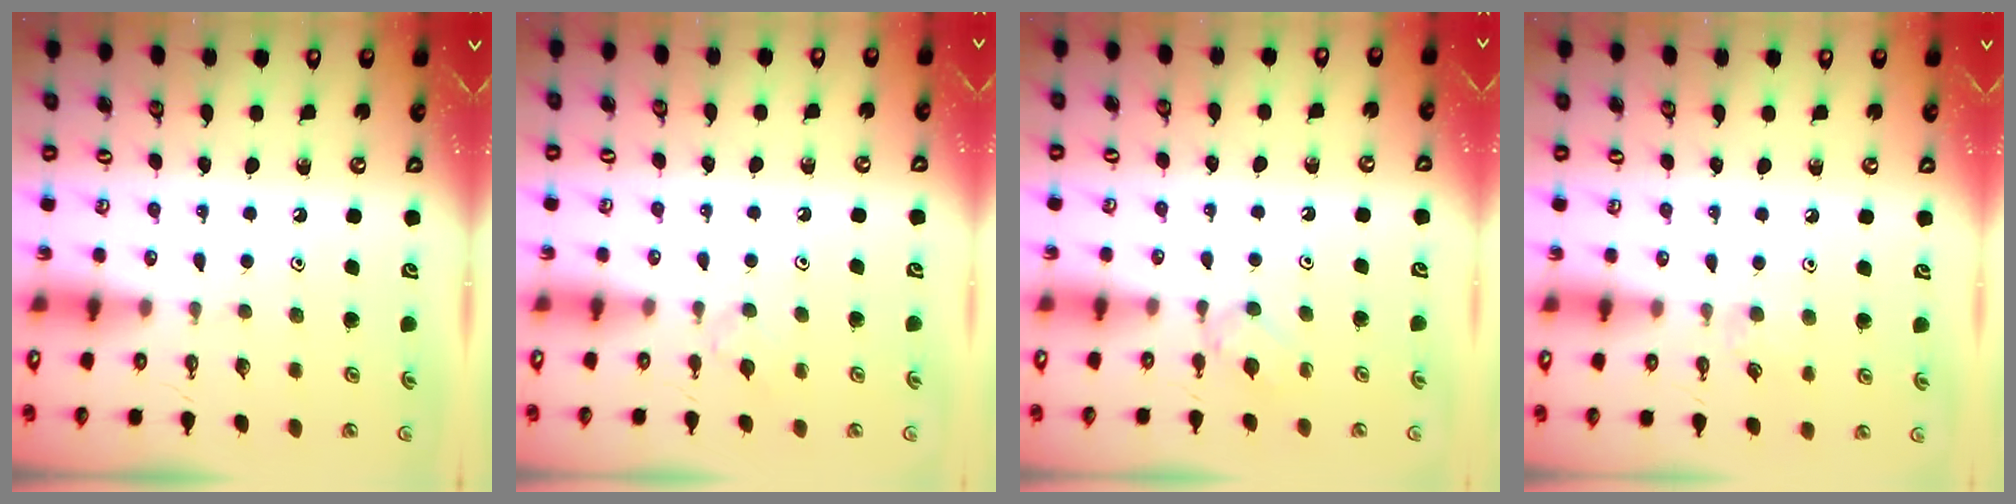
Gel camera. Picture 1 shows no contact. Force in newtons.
{"total": 3.0, "press": 3.0, "slide": 0.7}
{"total": 3.7, "press": 3.6, "slide": 0.7}
{"total": 3.5, "press": 3.5, "slide": 0.5}